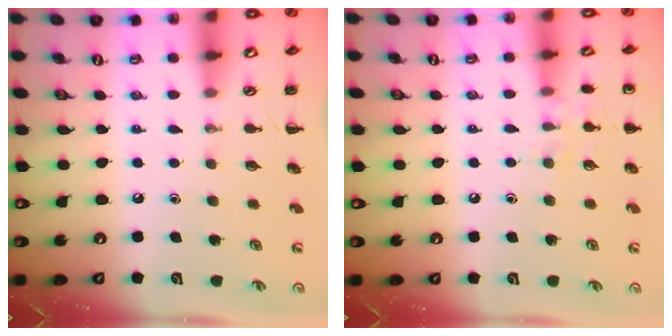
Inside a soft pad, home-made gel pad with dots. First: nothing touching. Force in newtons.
{"total": 7.5, "press": 7.2, "slide": 1.9}